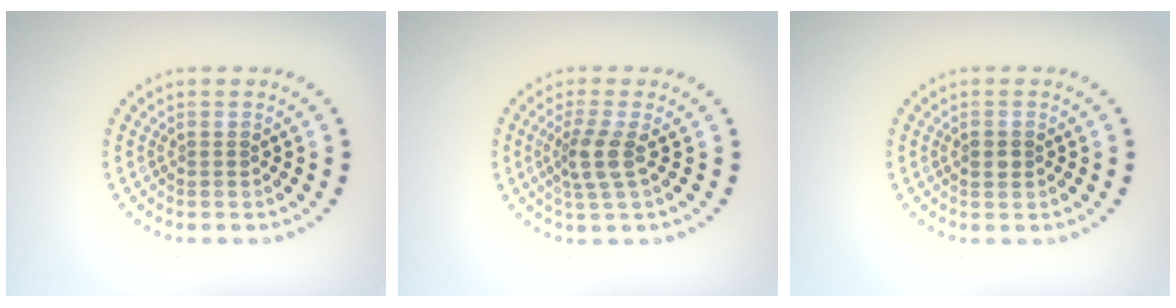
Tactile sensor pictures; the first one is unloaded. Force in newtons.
{"total": 2.6, "press": 2.0, "slide": 1.7}
{"total": 1.5, "press": 1.5, "slide": 0.1}